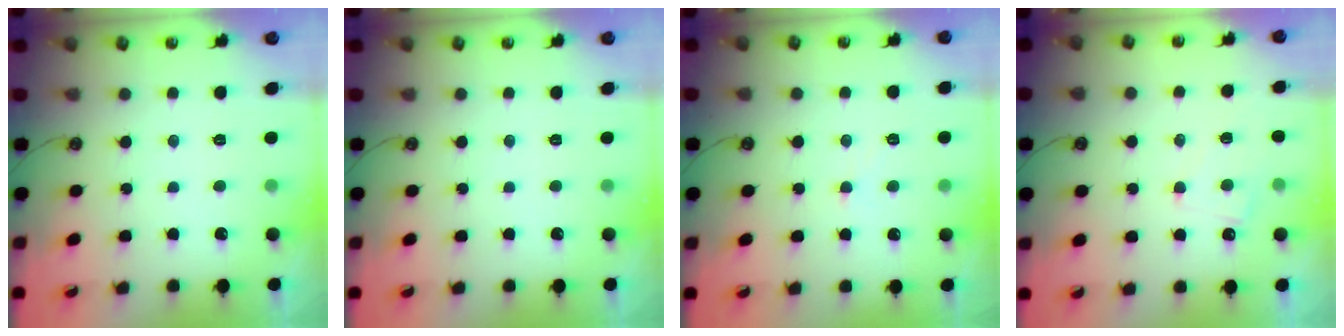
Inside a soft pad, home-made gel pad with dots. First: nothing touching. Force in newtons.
{"total": 0.0}
{"total": 0.9, "press": 0.9, "slide": 0.1}
{"total": 0.5, "press": 0.1, "slide": 0.5}